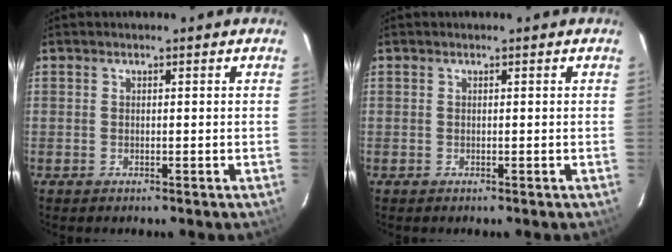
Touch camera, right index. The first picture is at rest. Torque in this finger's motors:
{"motor_torque": [0.01, 0.00, 0.00, 0.00]}